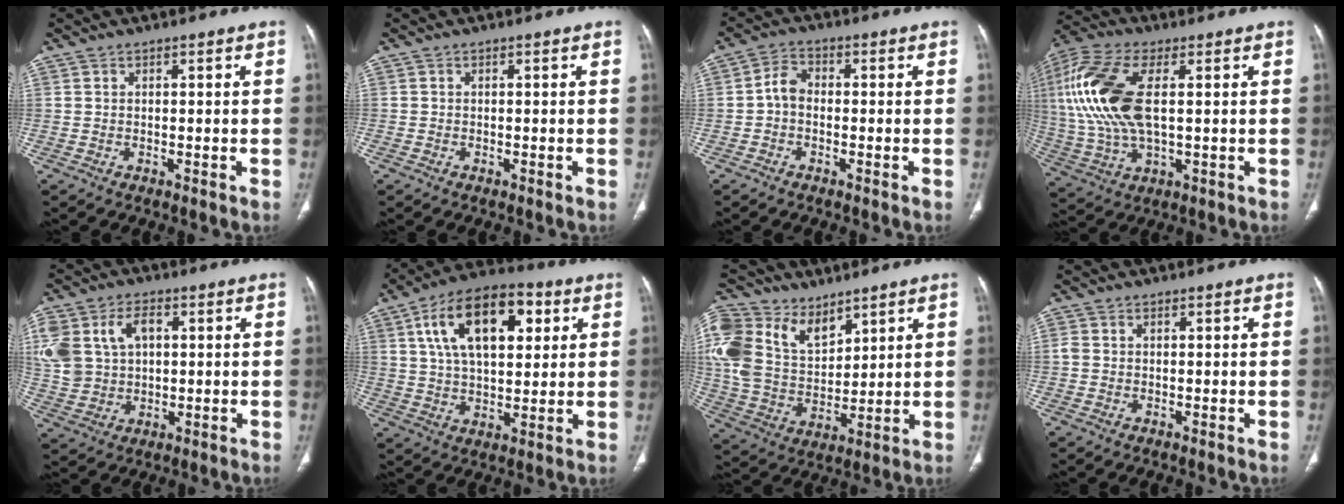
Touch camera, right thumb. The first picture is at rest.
{"total": 0.0}
{"total": 3.9, "force": [-0.7, 2.7, 2.6], "torque": [-0.042, 0.014, -0.023]}
{"total": 18.9, "force": [3.1, 9.0, 16.4], "torque": [-0.377, 0.003, 0.057]}
{"total": 16.9, "force": [4.1, 12.5, 10.6], "torque": [-0.247, 0.021, 0.089]}
{"total": 19.0, "force": [6.6, 10.0, 14.8], "torque": [-0.221, 0.002, 0.106]}
{"total": 19.7, "force": [10.0, 12.9, 11.0], "torque": [-0.237, -0.014, 0.200]}
{"total": 1.4, "force": [0.2, 1.1, 0.7], "torque": [-0.017, 0.005, 0.007]}